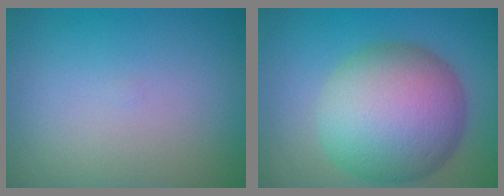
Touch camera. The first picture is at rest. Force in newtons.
{"total": 11.3, "press": 11.3, "slide": 0.5}